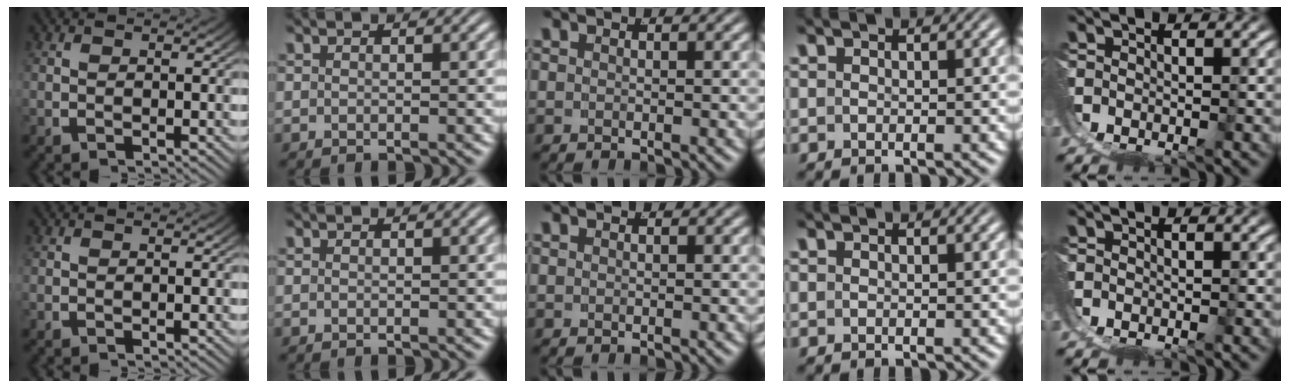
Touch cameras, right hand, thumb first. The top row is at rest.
{}